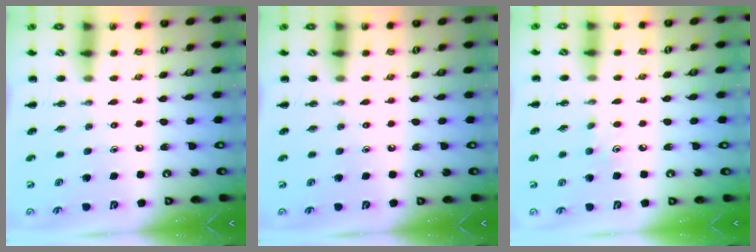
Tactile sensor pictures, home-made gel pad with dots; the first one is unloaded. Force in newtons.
{"total": 0.0}
{"total": 3.5, "press": 3.4, "slide": 1.0}